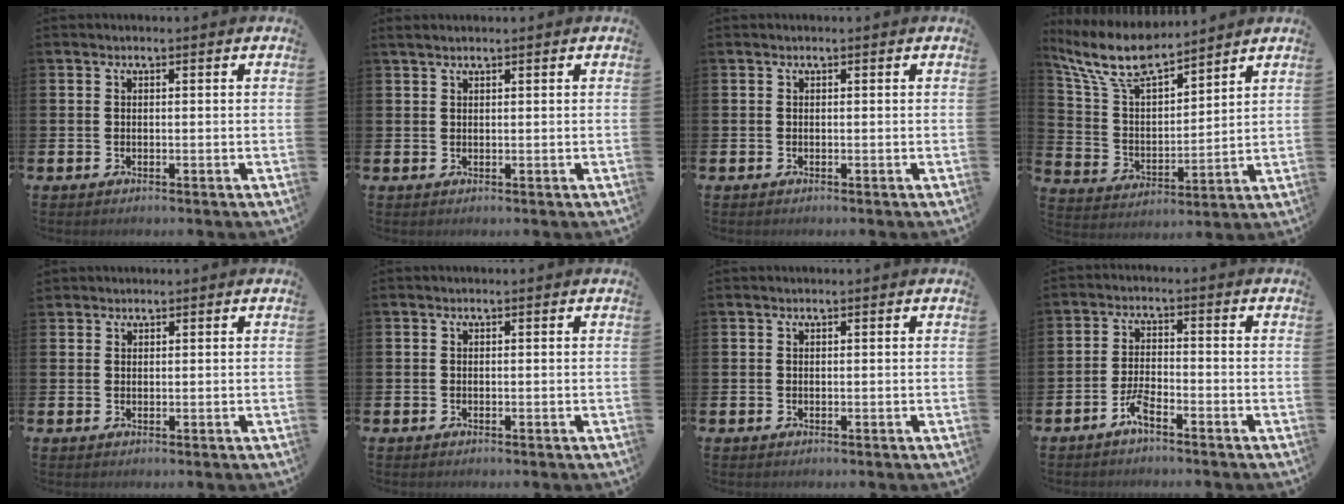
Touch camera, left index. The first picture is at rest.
{"total": 1.1, "force": [1.0, 0.1, 0.4], "torque": [-0.008, 0.001, 0.017]}
{"total": 0.0}
{"total": 9.3, "force": [8.3, 2.0, 3.8], "torque": [-0.114, -0.042, 0.150]}
{"total": 1.4, "force": [1.3, 0.6, -0.1], "torque": [0.008, 0.000, 0.024]}
{"total": 0.0}
{"total": 0.0}
{"total": 3.1, "force": [-2.3, 0.6, 2.1], "torque": [-0.049, 0.006, -0.042]}